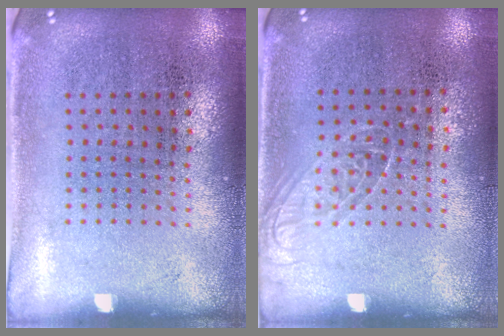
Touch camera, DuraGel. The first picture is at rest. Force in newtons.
{"total": 1.1, "press": 0.9, "slide": 0.5}